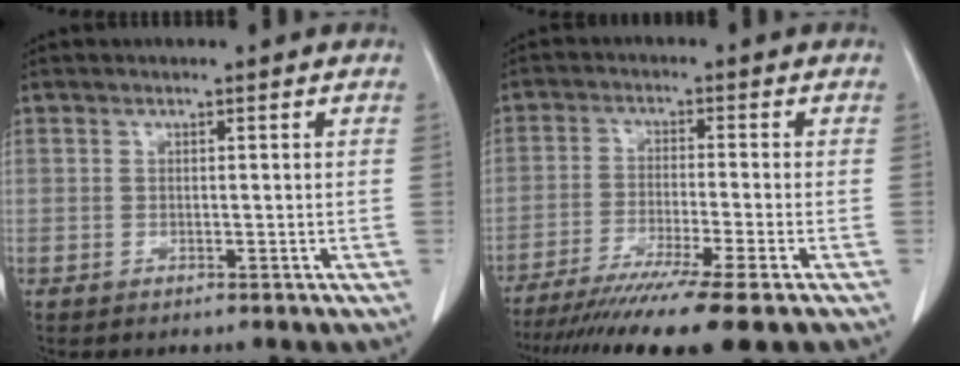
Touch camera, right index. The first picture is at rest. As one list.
[{"total": 14.3, "force": [-11.1, -1.3, 8.9], "torque": [-0.142, -0.045, -0.175]}]